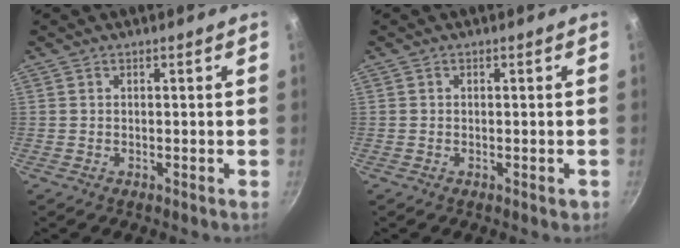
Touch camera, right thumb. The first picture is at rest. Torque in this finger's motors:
{"motor_torque": [-0.30, 0.01, -0.20, 0.13, -0.03]}